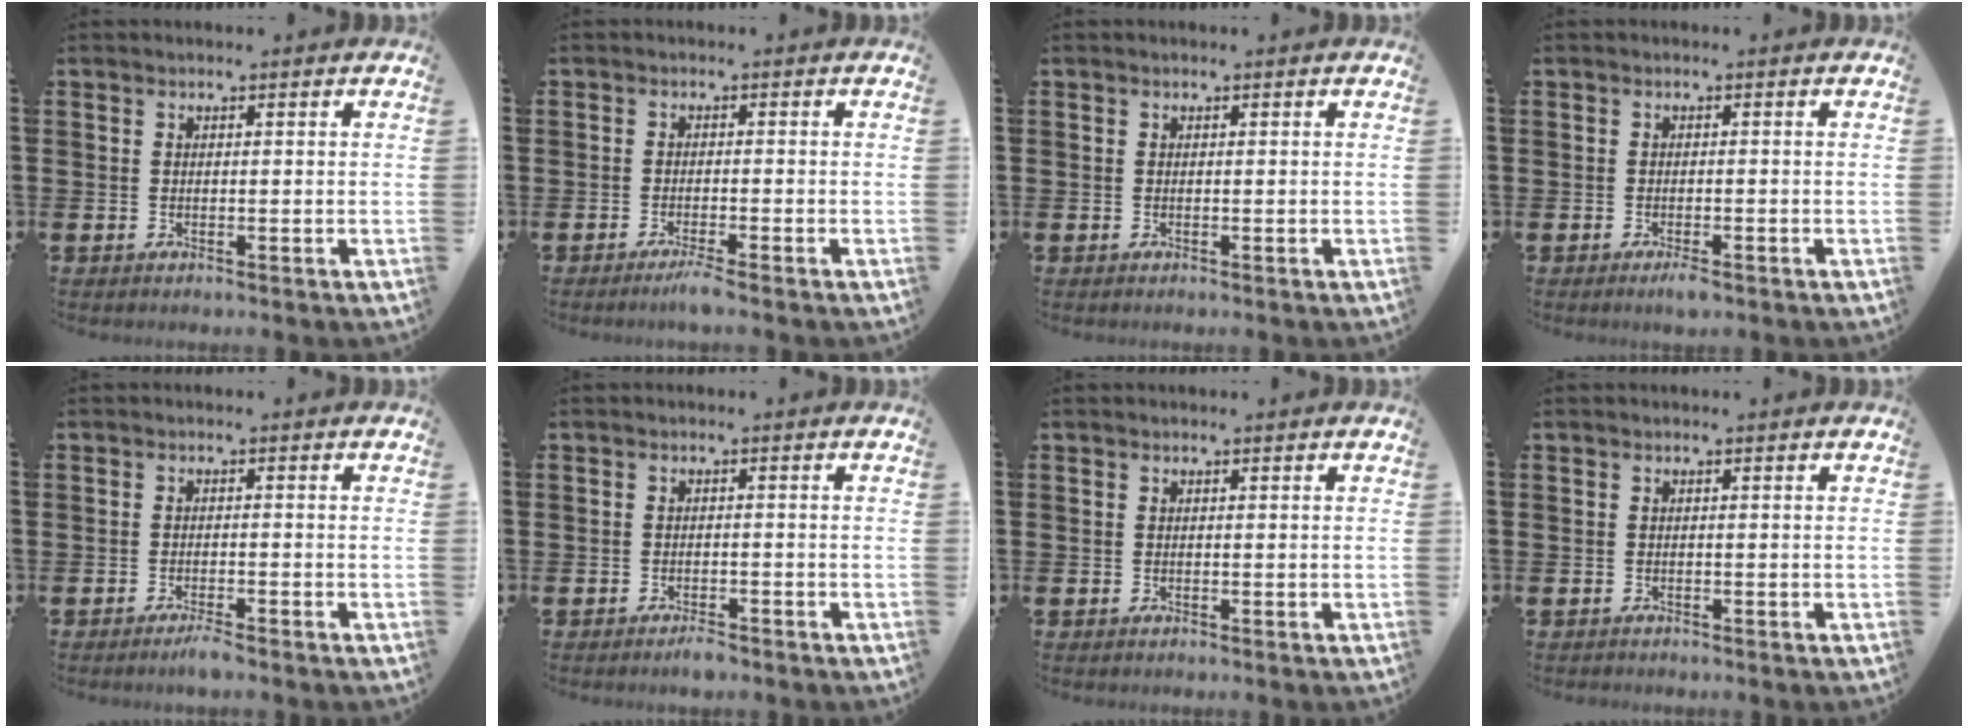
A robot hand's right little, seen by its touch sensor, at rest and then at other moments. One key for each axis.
{"total": 1.9, "fx": -1.4, "fy": 0.0, "fz": 1.3, "tx": -0.019, "ty": 0.002, "tz": -0.026}
{"total": 0.0}
{"total": 1.3, "fx": -0.8, "fy": 0.5, "fz": 0.9, "tx": -0.018, "ty": 0.000, "tz": -0.016}
{"total": 1.6, "fx": -1.3, "fy": 0.0, "fz": 0.8, "tx": -0.014, "ty": 0.002, "tz": -0.026}
{"total": 1.3, "fx": -1.2, "fy": 0.2, "fz": 0.4, "tx": -0.009, "ty": 0.000, "tz": -0.023}
{"total": 0.0}
{"total": 0.0}